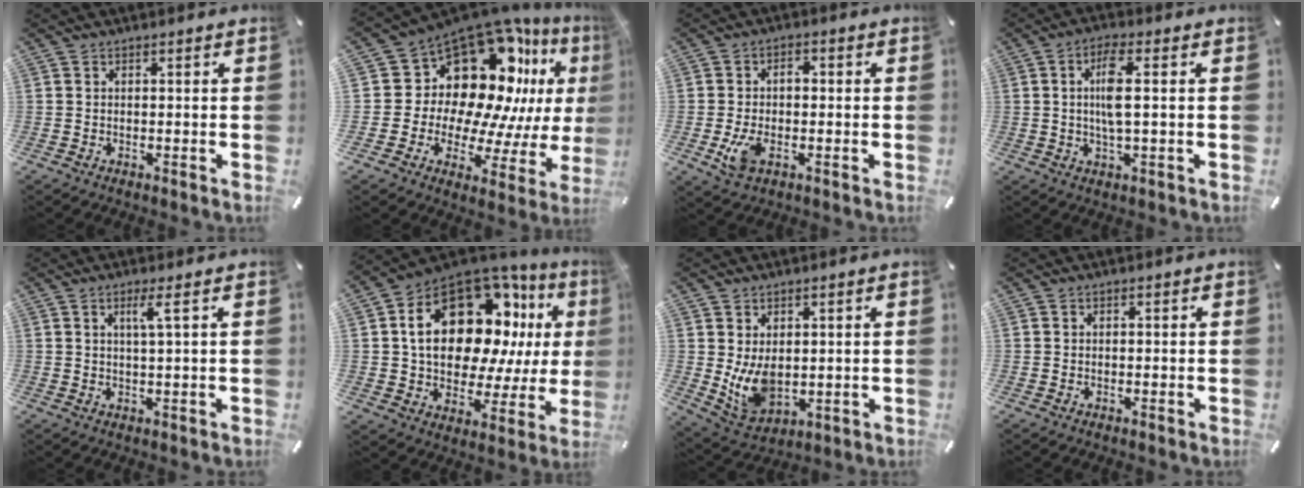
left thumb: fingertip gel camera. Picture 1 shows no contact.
{"total": 18.5, "force": [9.7, 12.3, 9.8], "torque": [-0.143, -0.115, 0.177]}
{"total": 6.4, "force": [-1.1, 3.9, 4.9], "torque": [-0.104, 0.000, -0.025]}
{"total": 7.0, "force": [0.8, 1.7, 6.7], "torque": [-0.144, -0.003, 0.006]}
{"total": 3.9, "force": [1.4, -0.1, 3.6], "torque": [-0.073, -0.003, 0.021]}
{"total": 24.0, "force": [7.4, 15.1, 17.1], "torque": [-0.285, -0.042, 0.130]}
{"total": 8.1, "force": [1.0, 6.0, 5.4], "torque": [-0.127, -0.011, 0.022]}
{"total": 0.0}